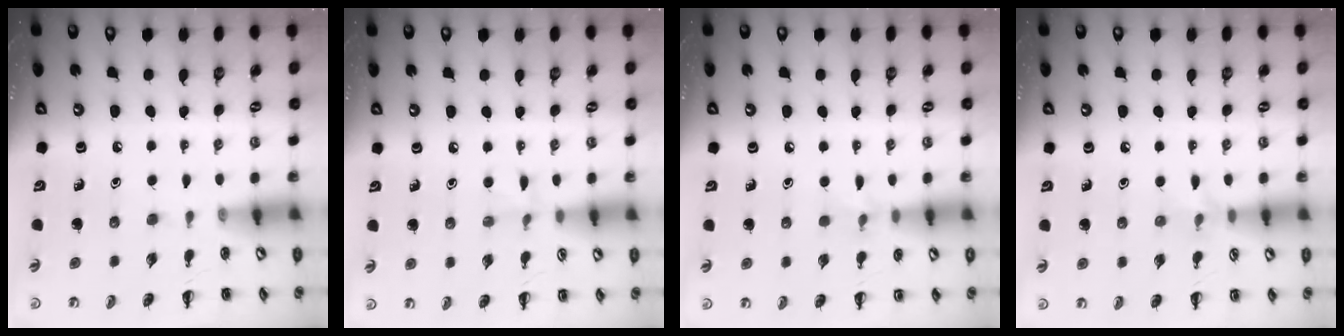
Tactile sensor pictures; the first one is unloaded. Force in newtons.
{"total": 4.3, "press": 4.0, "slide": 1.6}
{"total": 5.3, "press": 5.0, "slide": 1.8}
{"total": 5.7, "press": 5.4, "slide": 1.8}